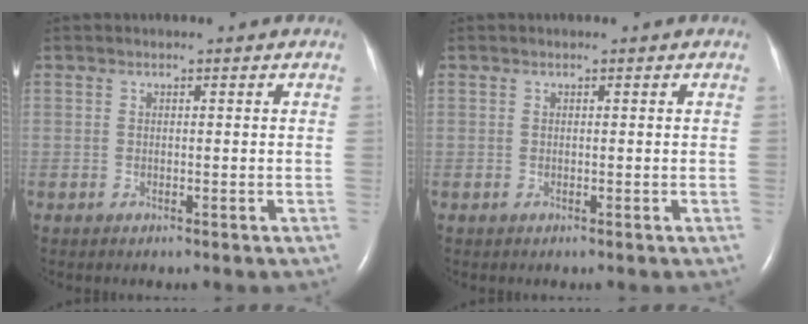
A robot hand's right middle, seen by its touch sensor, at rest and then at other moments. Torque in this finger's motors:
{"motor_torque": [-0.11, 0.07, 0.00, -0.01]}